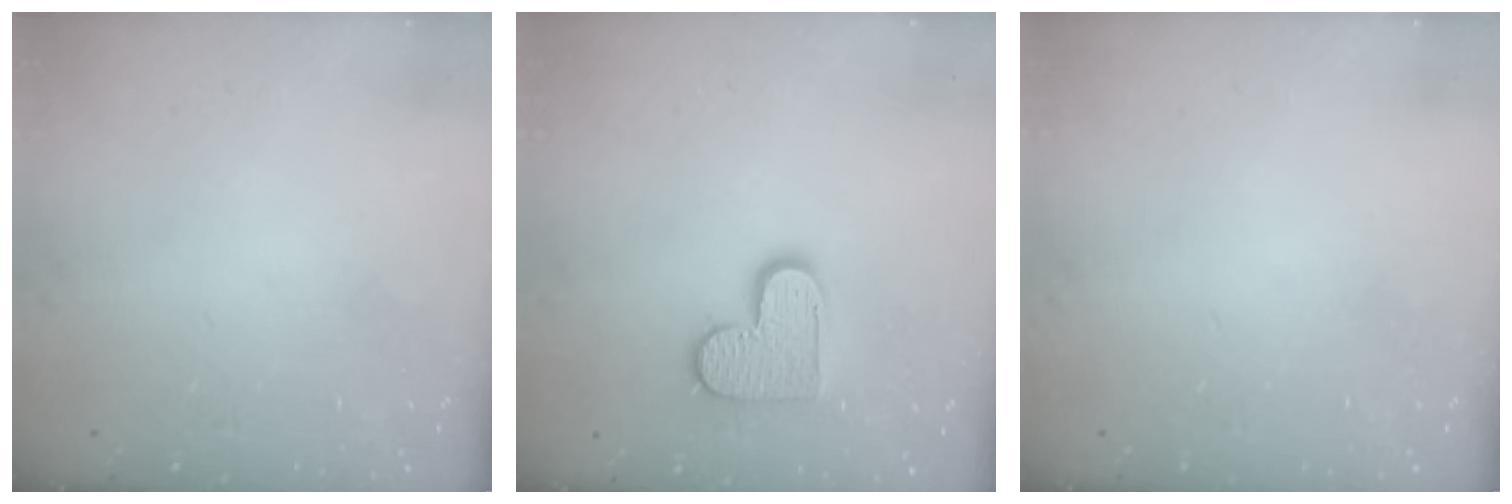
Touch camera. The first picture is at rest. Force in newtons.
{"total": 11.0, "press": 11.0, "slide": 0.7}
{"total": 0.0}